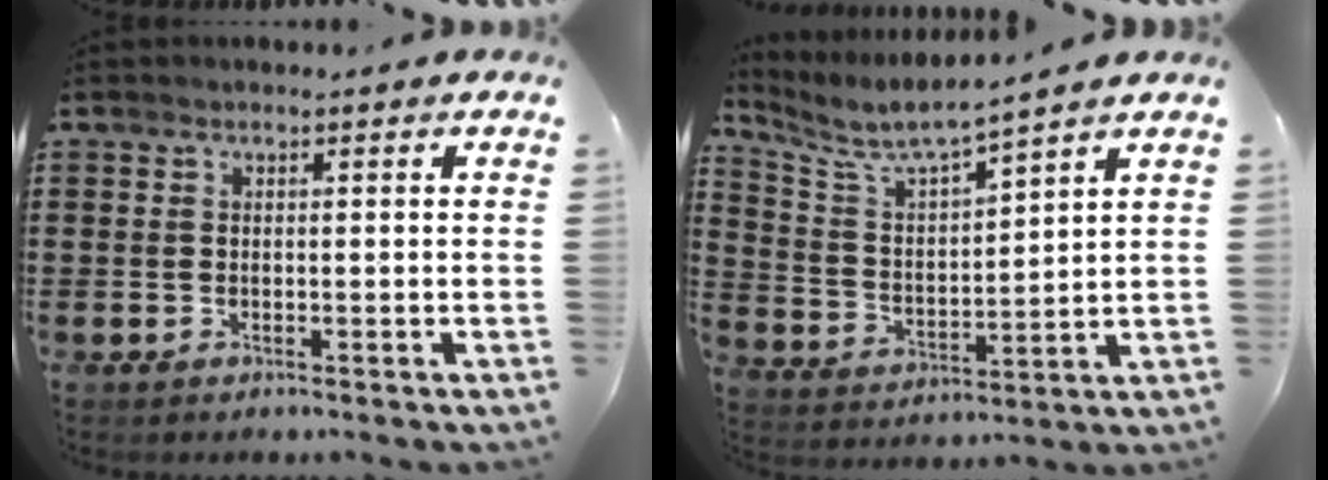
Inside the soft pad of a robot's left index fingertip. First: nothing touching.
{"total": 5.5, "force": [5.1, 0.1, 2.3], "torque": [-0.070, -0.034, 0.081]}